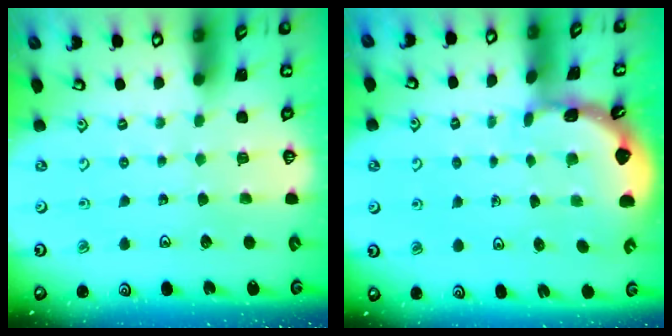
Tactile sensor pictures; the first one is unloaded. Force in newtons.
{"total": 1.8, "press": 1.8, "slide": 0.2}